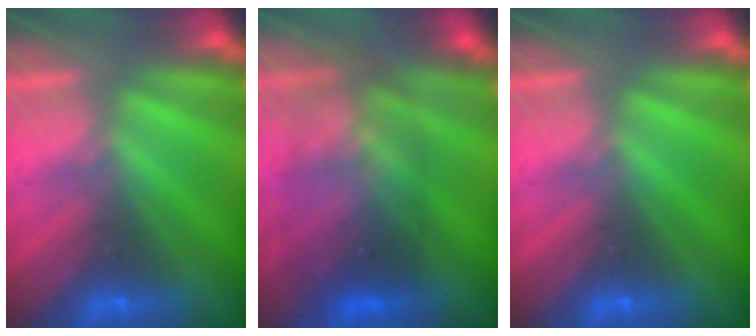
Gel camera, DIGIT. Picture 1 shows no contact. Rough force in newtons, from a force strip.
{"total": 2.8}
{"total": 0.0}